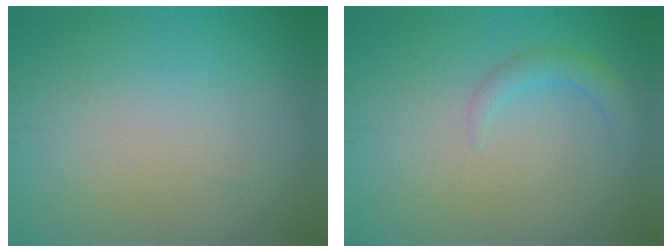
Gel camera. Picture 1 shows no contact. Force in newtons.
{"total": 1.7, "press": 1.7, "slide": 0.2}